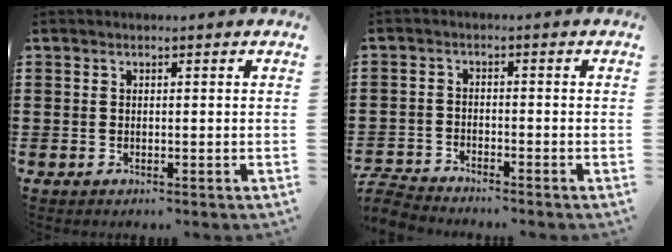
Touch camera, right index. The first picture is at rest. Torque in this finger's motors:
{"motor_torque": [-1.43, 0.71, -1.05, -0.21]}